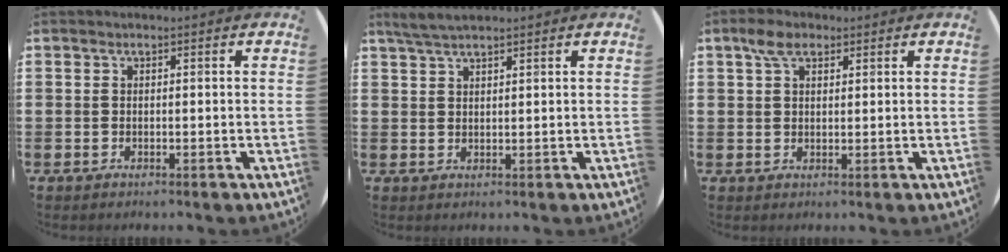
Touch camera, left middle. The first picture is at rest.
{"total": 3.0, "force": [2.5, 0.4, 1.5], "torque": [-0.034, 0.005, 0.047]}
{"total": 3.8, "force": [2.5, 1.9, 2.1], "torque": [-0.038, 0.005, 0.043]}